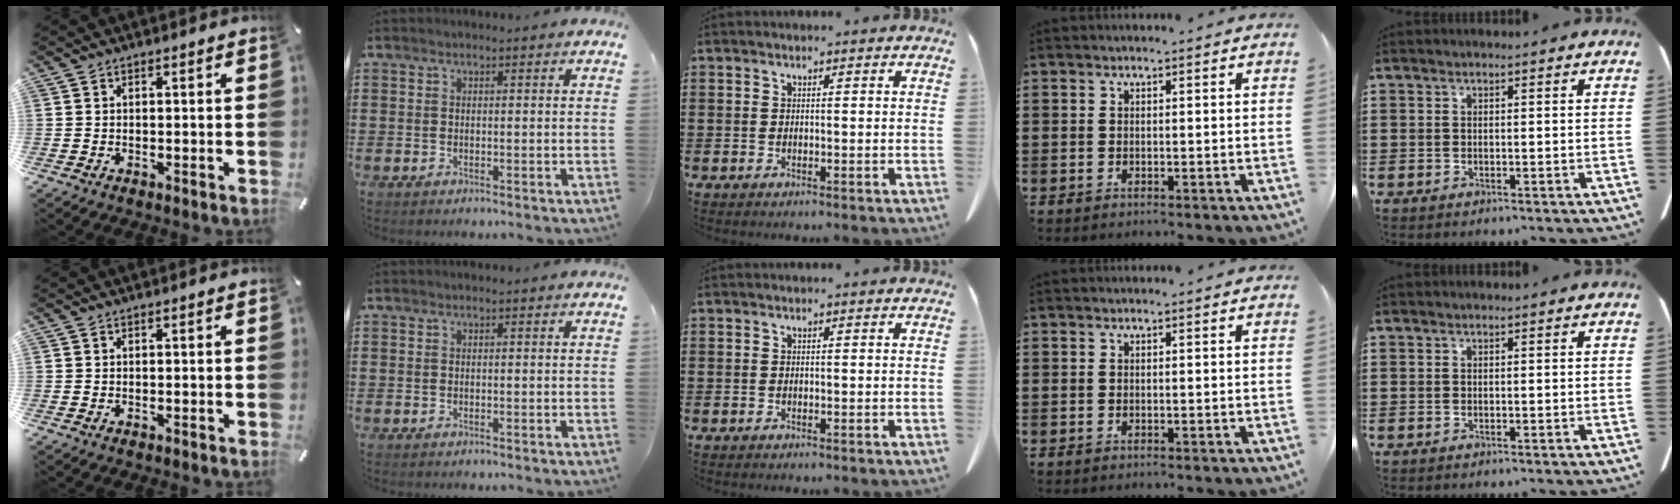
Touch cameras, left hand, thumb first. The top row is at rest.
{}